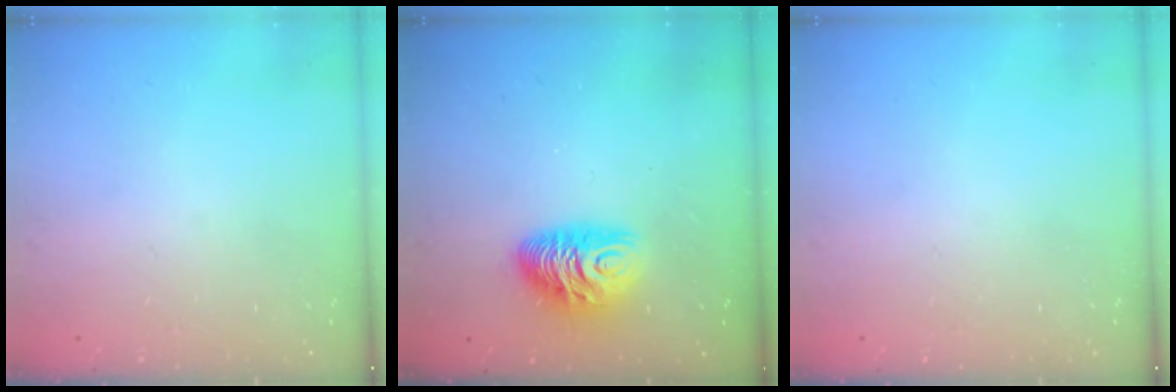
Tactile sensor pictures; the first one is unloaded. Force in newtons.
{"total": 10.3, "press": 10.2, "slide": 0.7}
{"total": 0.0}